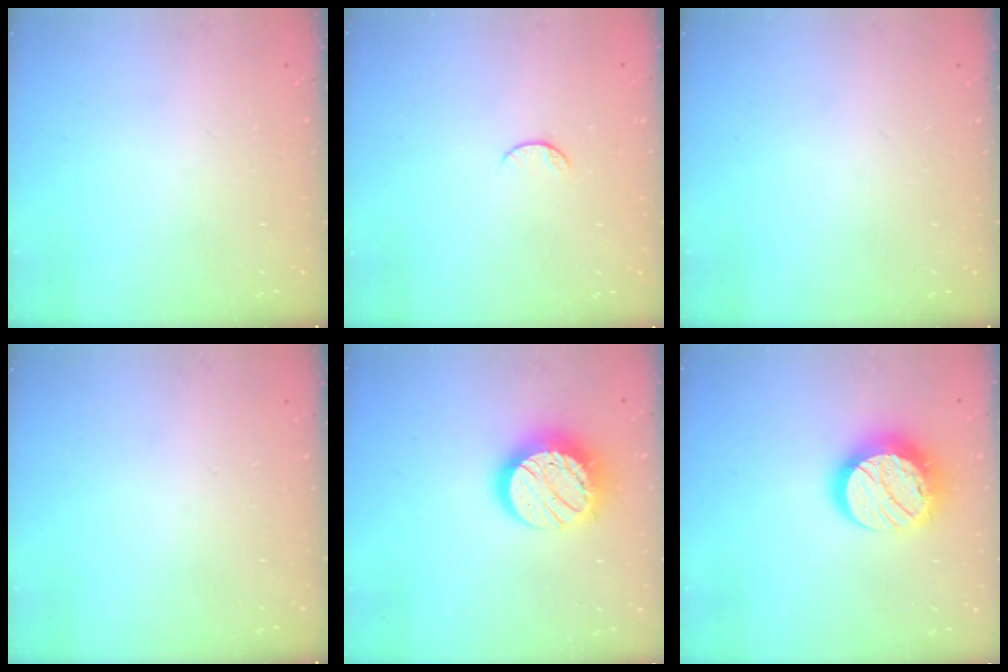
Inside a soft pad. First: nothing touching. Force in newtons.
{"total": 4.7, "press": 4.7, "slide": 0.4}
{"total": 0.0}
{"total": 0.0}
{"total": 14.8, "press": 14.8, "slide": 0.6}
{"total": 15.7, "press": 15.7, "slide": 0.9}